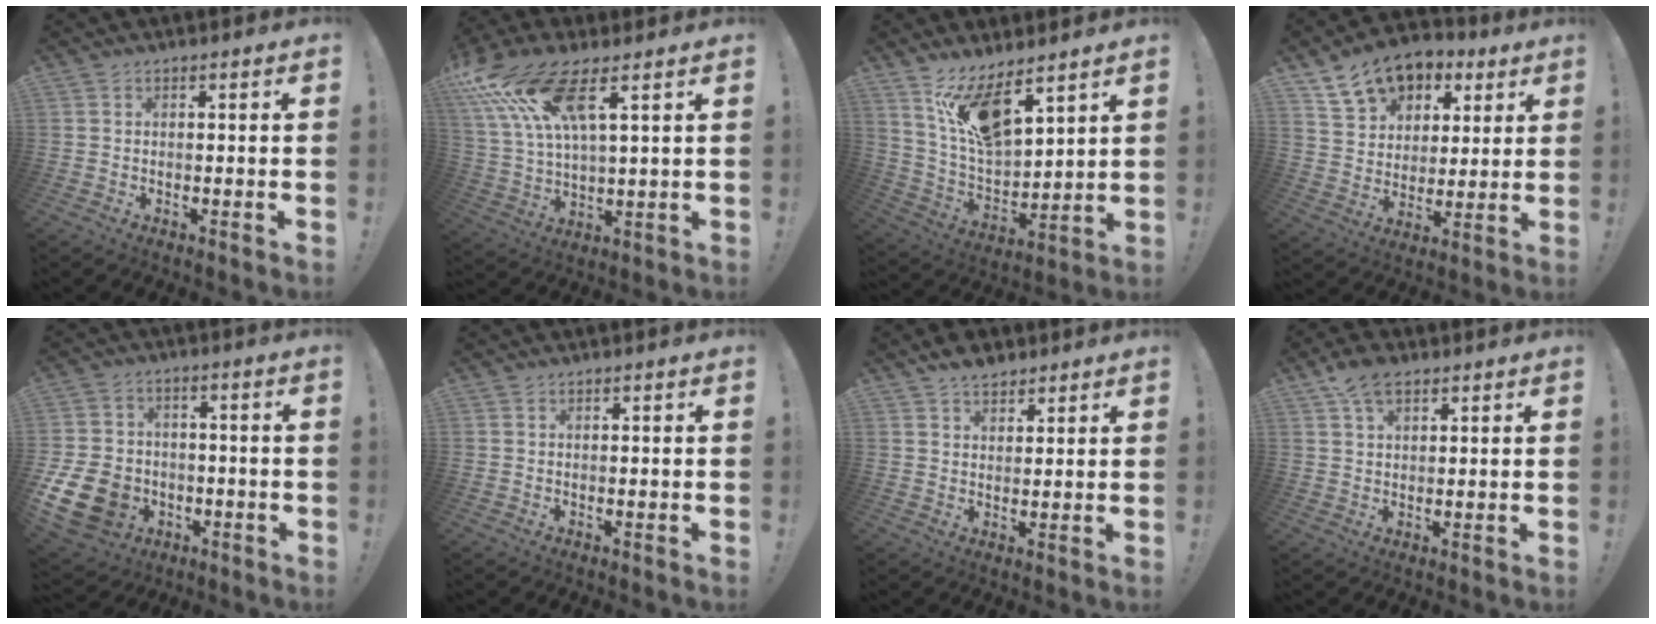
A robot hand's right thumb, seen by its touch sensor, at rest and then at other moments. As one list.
[{"total": 15.0, "force": [9.0, 4.9, 11.0], "torque": [-0.222, -0.028, 0.162]}, {"total": 13.8, "force": [9.6, 4.8, 8.6], "torque": [-0.167, -0.062, 0.177]}, {"total": 13.5, "force": [8.5, 9.3, 5.1], "torque": [-0.085, -0.044, 0.162]}, {"total": 15.8, "force": [-4.7, 12.9, 7.8], "torque": [-0.156, 0.031, -0.073]}, {"total": 0.0}, {"total": 5.5, "force": [4.5, 2.8, 1.7], "torque": [-0.028, -0.018, 0.084]}, {"total": 7.1, "force": [4.2, 3.8, 4.4], "torque": [-0.074, -0.012, 0.080]}]